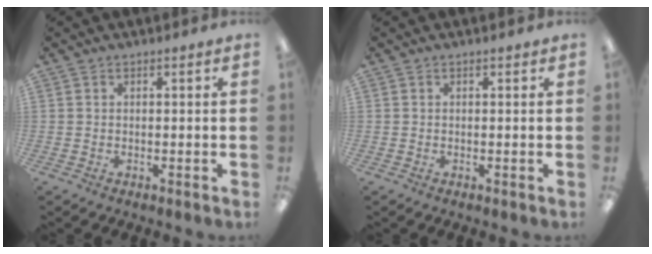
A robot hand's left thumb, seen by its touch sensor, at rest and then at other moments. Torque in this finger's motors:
{"motor_torque": [-0.04, 0.04, -0.01, -0.01, 0.00]}